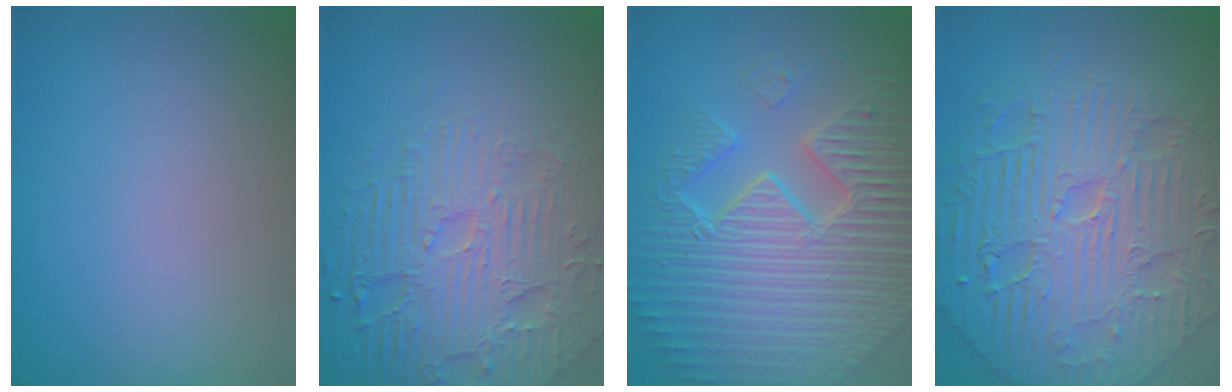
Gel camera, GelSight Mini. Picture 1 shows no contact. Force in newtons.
{"total": 7.1, "press": 5.4, "slide": 4.6}
{"total": 11.2, "press": 7.1, "slide": 8.6}
{"total": 9.3, "press": 7.0, "slide": 6.0}